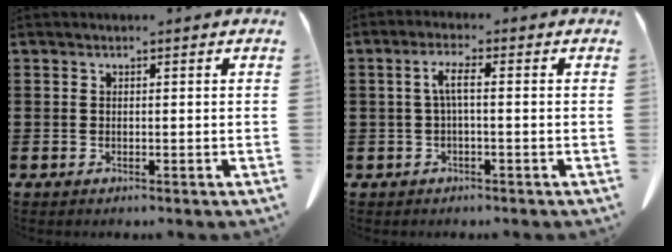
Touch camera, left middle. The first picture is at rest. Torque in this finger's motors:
{"motor_torque": [0.47, 0.43, 0.13, 0.08]}